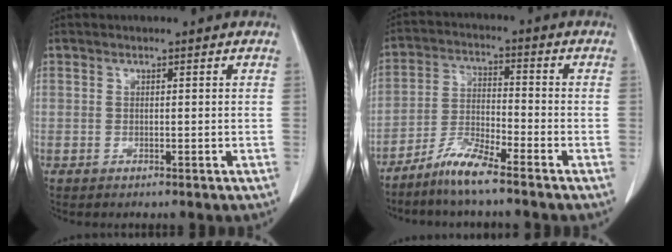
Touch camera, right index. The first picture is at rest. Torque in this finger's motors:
{"motor_torque": [-0.11, -0.56, -0.22, -0.21]}